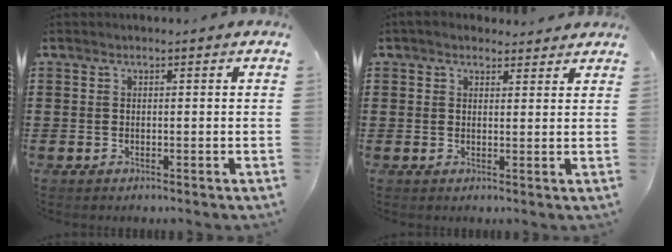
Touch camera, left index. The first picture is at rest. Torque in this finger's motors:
{"motor_torque": [1.61, -0.53, 0.68, 0.10]}